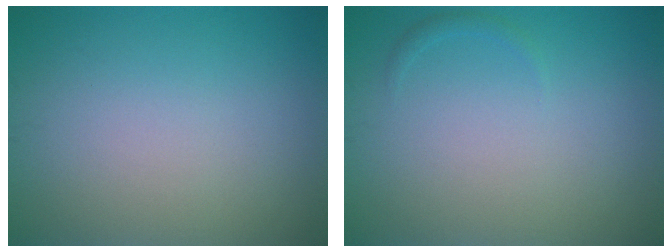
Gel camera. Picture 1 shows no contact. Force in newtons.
{"total": 0.6, "press": 0.6, "slide": 0.0}